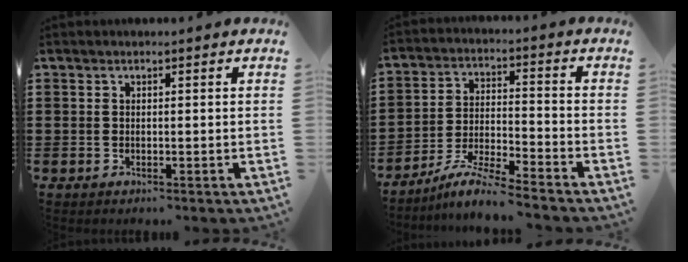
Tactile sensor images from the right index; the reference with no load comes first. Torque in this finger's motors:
{"motor_torque": [-0.04, 0.07, 0.04, -0.01]}